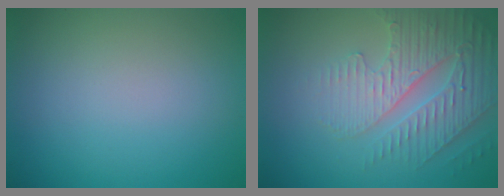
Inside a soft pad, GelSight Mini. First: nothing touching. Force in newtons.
{"total": 4.3, "press": 4.1, "slide": 1.4}